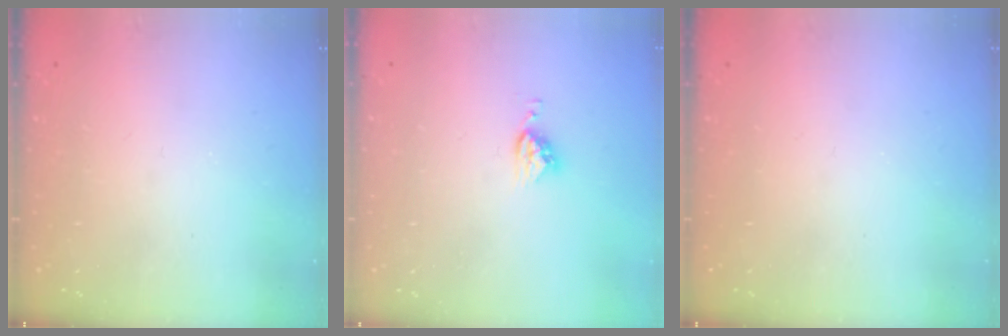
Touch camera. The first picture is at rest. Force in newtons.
{"total": 5.0, "press": 5.0, "slide": 0.1}
{"total": 0.0}